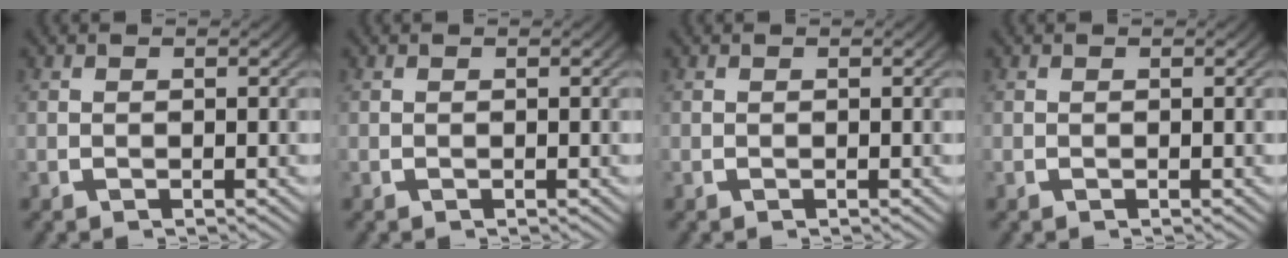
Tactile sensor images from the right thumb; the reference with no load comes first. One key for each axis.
{"total": 0.0}
{"total": 0.0}
{"total": 0.0}